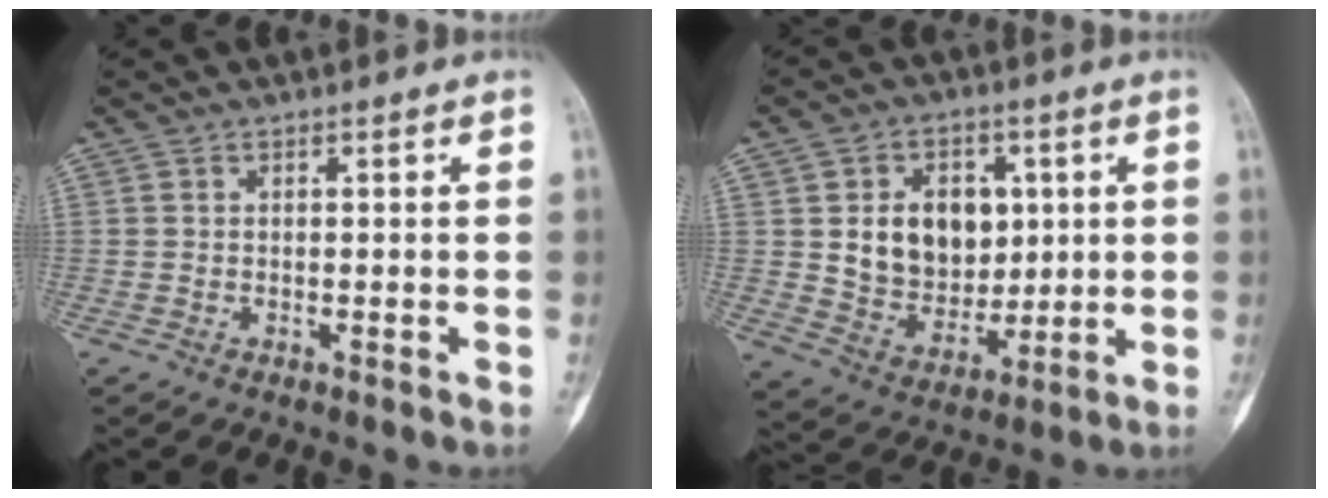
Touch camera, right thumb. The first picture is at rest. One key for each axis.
{"total": 13.8, "fx": 2.6, "fy": 10.5, "fz": 8.6, "tx": -0.086, "ty": -0.015, "tz": 0.058}